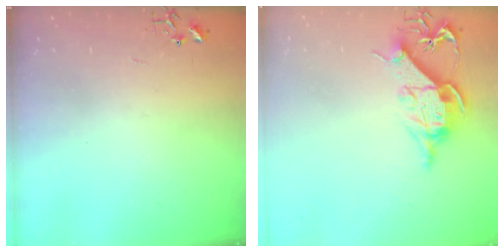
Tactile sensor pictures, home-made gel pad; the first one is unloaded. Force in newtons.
{"total": 11.0, "press": 11.0, "slide": 0.5}